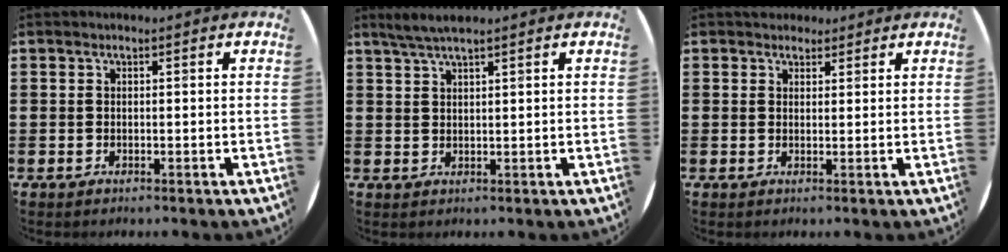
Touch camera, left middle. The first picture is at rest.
{"total": 2.4, "force": [2.0, 0.0, 1.4], "torque": [-0.029, 0.003, 0.036]}
{"total": 2.0, "force": [1.8, 0.9, 0.0], "torque": [0.005, 0.003, 0.034]}